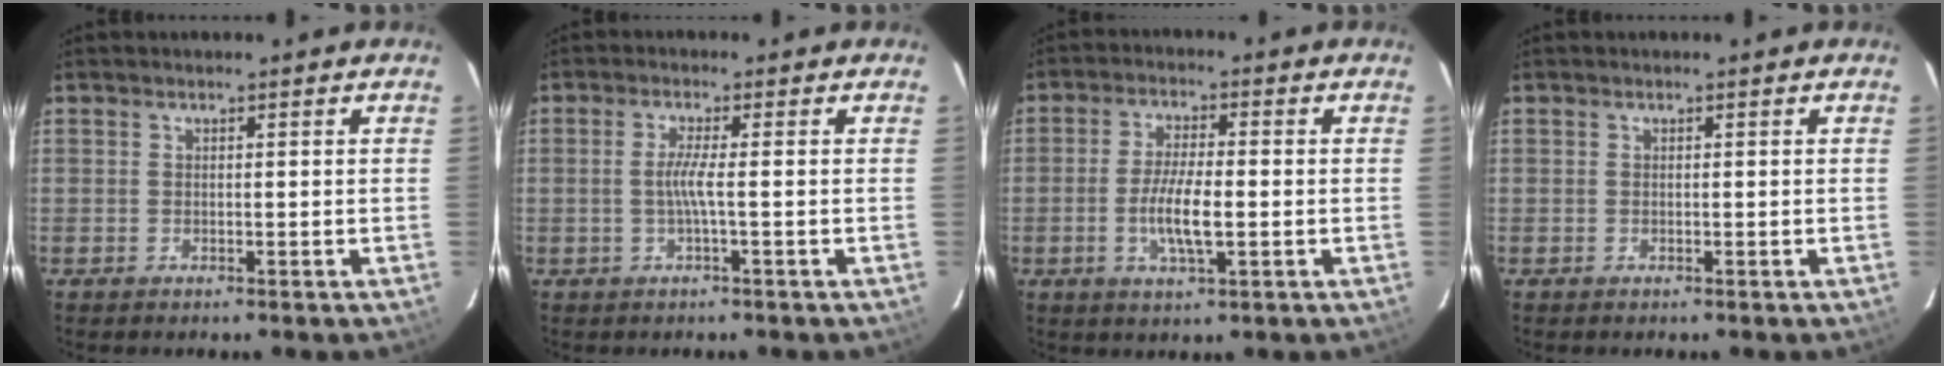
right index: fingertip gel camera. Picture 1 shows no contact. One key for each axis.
{"total": 2.8, "fx": -0.6, "fy": -0.6, "fz": 2.6, "tx": -0.055, "ty": -0.003, "tz": -0.013}
{"total": 7.2, "fx": -1.6, "fy": 1.8, "fz": 6.8, "tx": -0.134, "ty": -0.005, "tz": -0.030}
{"total": 0.0}